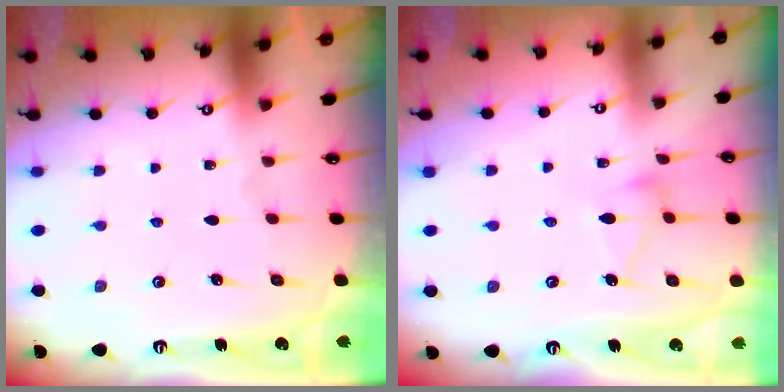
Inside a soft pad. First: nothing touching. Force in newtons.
{"total": 7.5, "press": 7.4, "slide": 0.4}